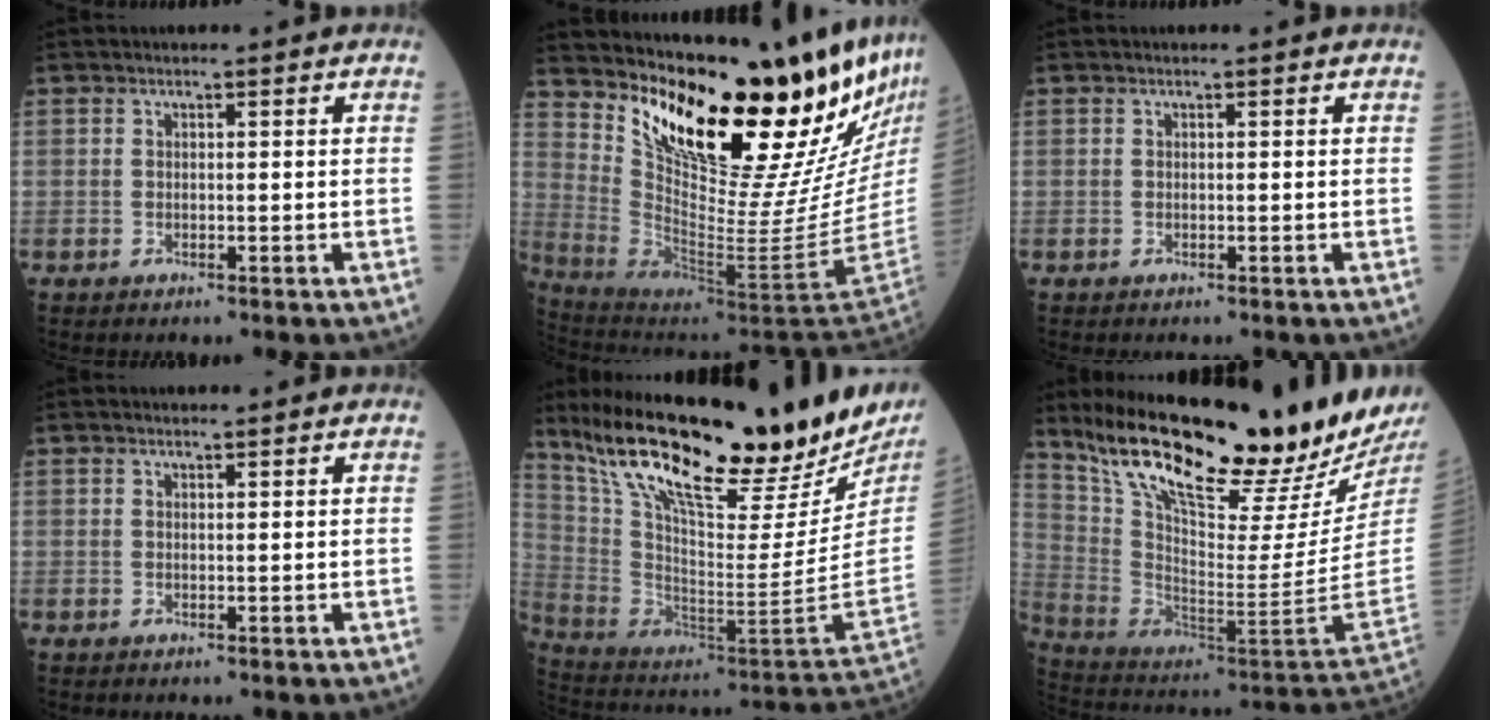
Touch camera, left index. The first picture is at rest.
{"total": 27.2, "force": [20.4, 3.0, 17.8], "torque": [-0.287, -0.097, 0.300]}
{"total": 0.0}
{"total": 0.6, "force": [0.6, 0.1, 0.2], "torque": [-0.009, 0.004, 0.011]}
{"total": 32.3, "force": [24.5, 7.4, 19.7], "torque": [-0.337, -0.034, 0.369]}
{"total": 28.4, "force": [22.8, 0.2, 17.1], "torque": [-0.286, -0.087, 0.363]}